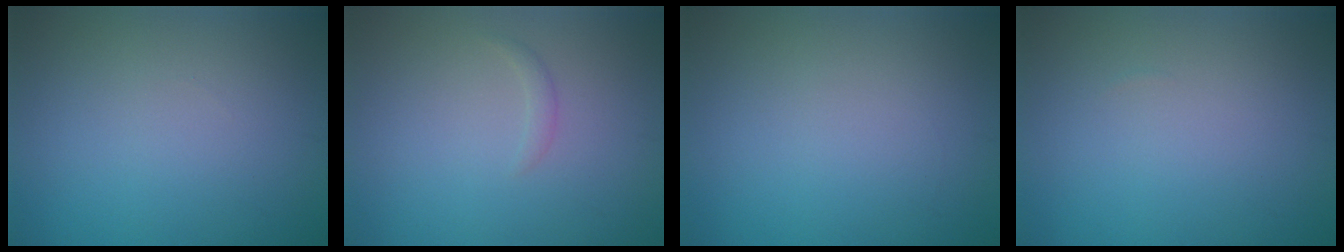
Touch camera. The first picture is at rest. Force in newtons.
{"total": 0.7, "press": 0.7, "slide": 0.0}
{"total": 0.0}
{"total": 0.0}